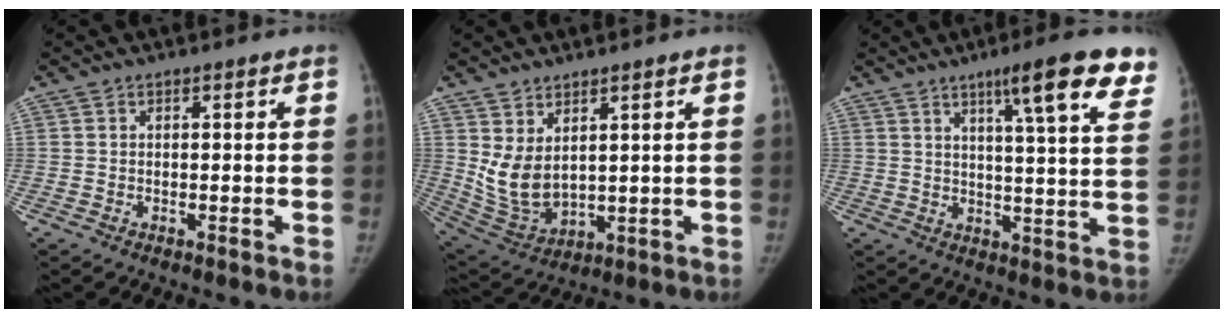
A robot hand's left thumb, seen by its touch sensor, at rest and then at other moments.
{"total": 8.4, "force": [3.2, 4.8, 6.2], "torque": [-0.106, -0.030, 0.085]}
{"total": 14.8, "force": [8.9, 1.8, 11.6], "torque": [-0.144, -0.037, 0.116]}